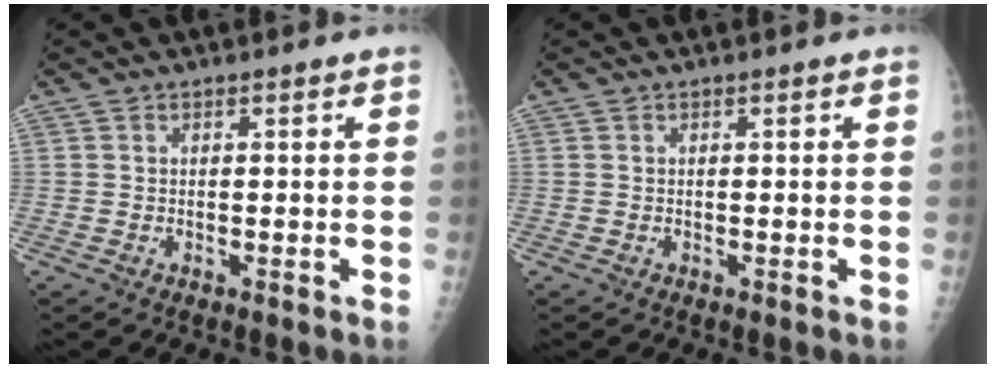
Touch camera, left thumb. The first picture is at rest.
{"total": 0.0}